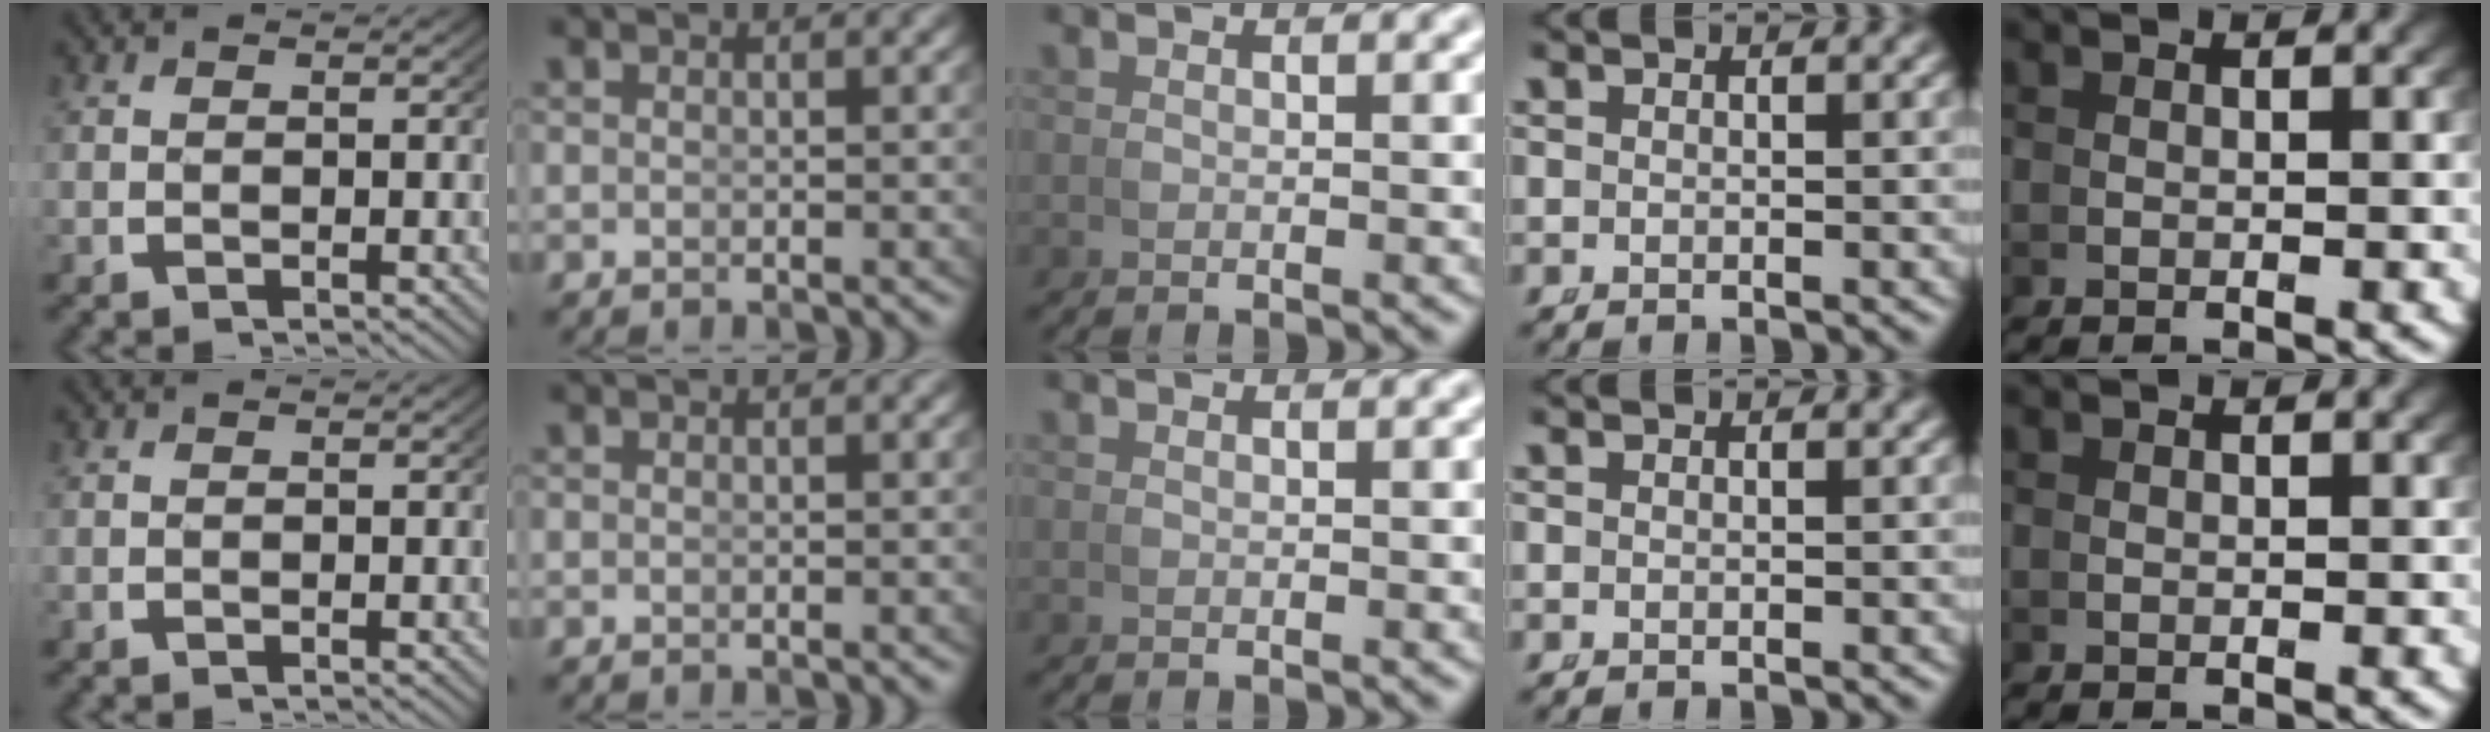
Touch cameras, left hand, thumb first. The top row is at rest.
{}